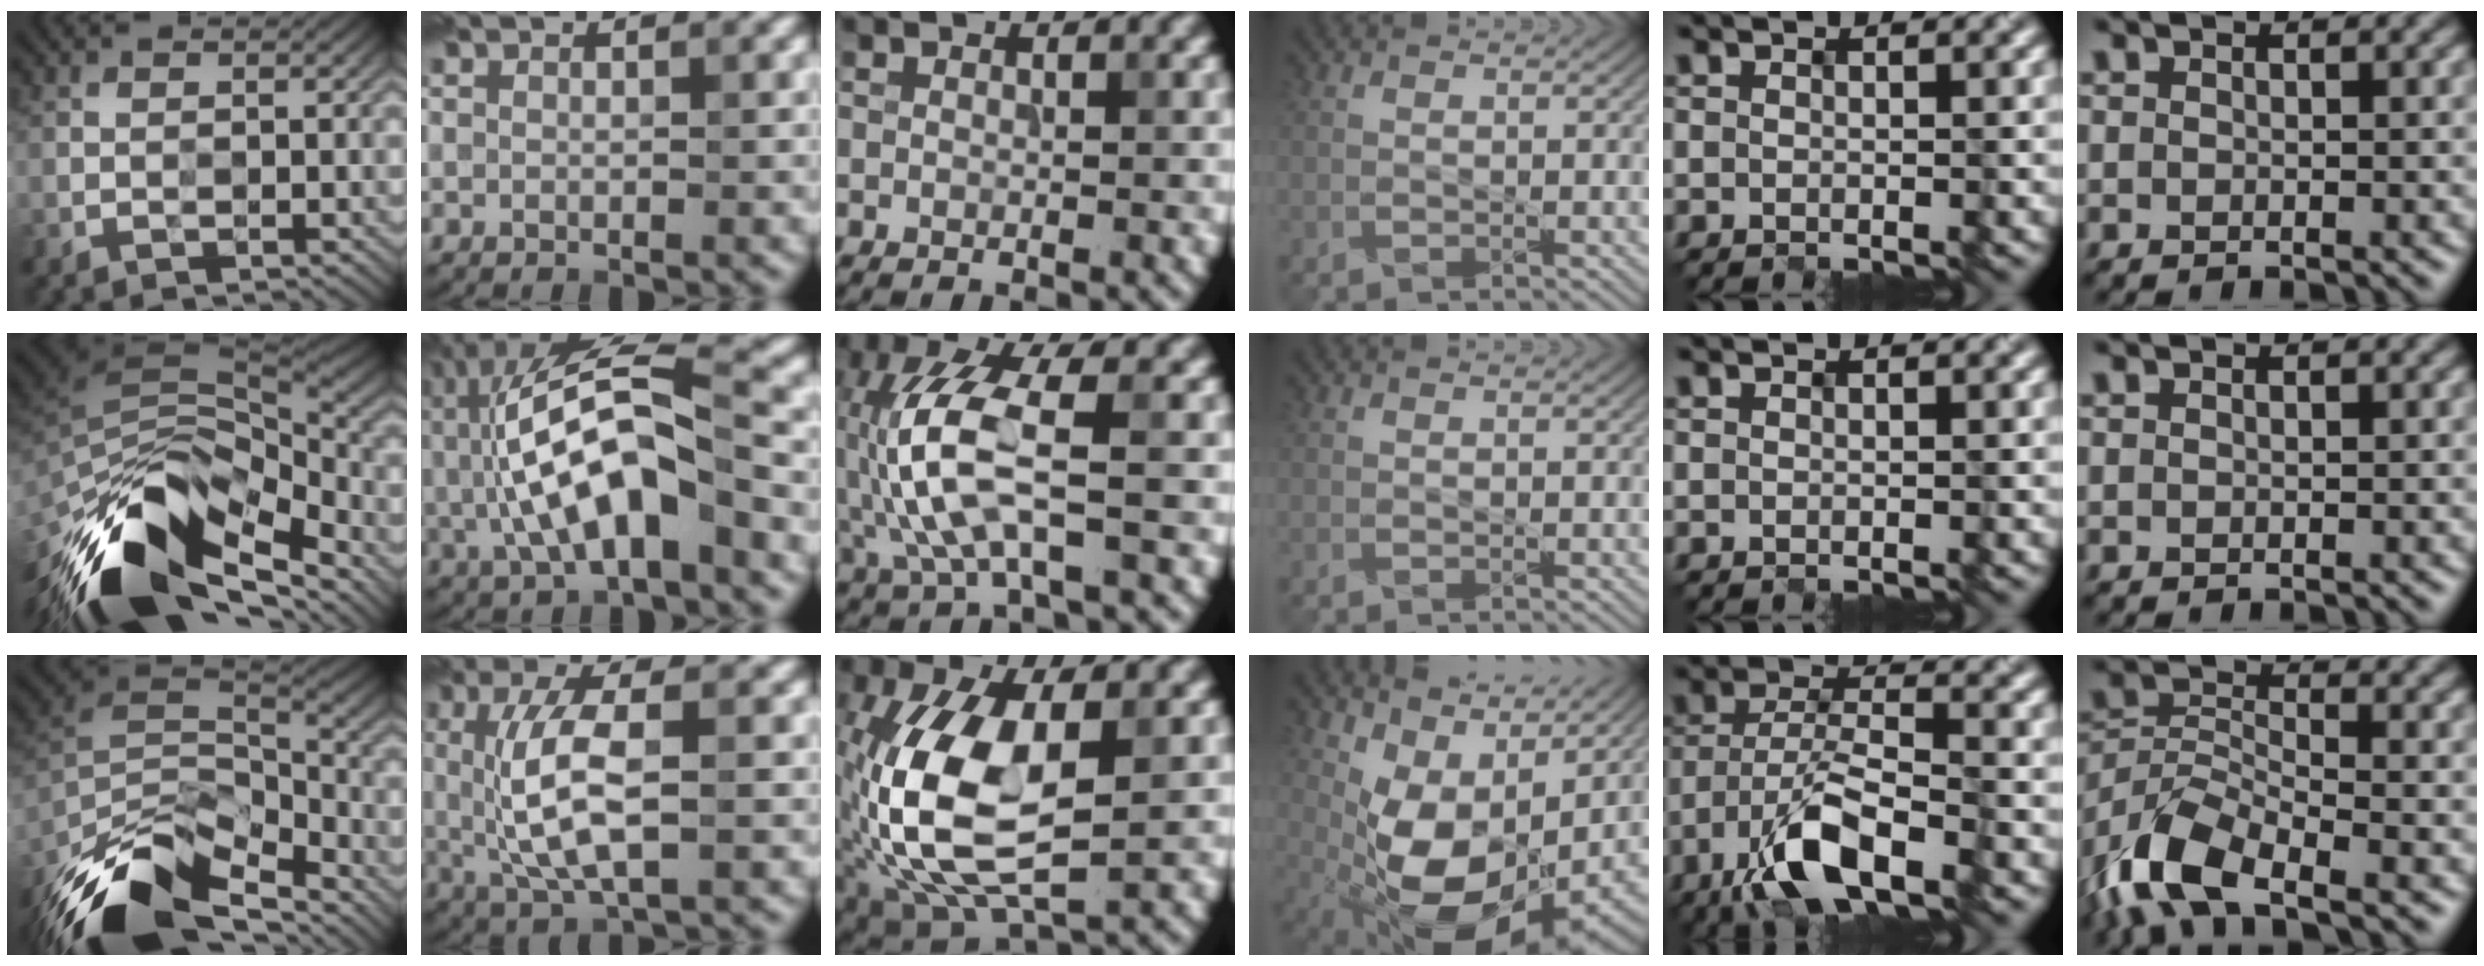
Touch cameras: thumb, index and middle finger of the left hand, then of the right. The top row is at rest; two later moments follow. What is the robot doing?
{"motion": "insert", "object": "ethernet cable"}